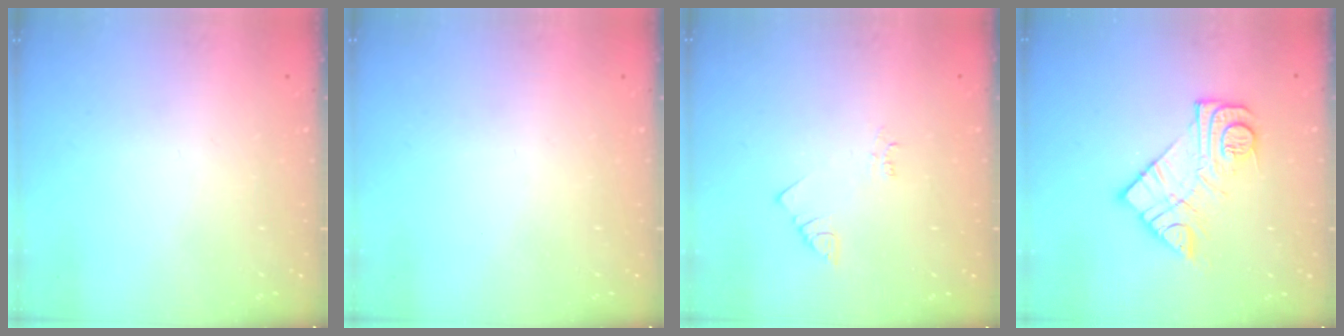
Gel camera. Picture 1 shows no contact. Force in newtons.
{"total": 0.0}
{"total": 2.5, "press": 2.5, "slide": 0.5}
{"total": 13.2, "press": 13.2, "slide": 0.9}